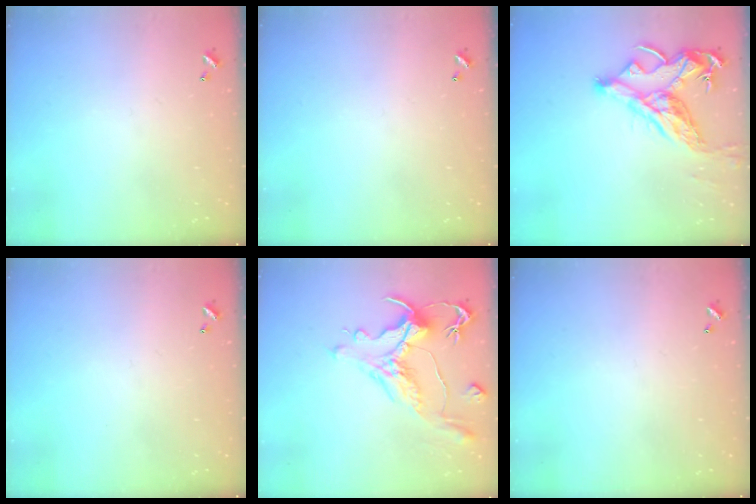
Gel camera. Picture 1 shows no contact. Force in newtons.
{"total": 0.0}
{"total": 11.4, "press": 11.2, "slide": 1.7}
{"total": 0.0}
{"total": 2.4, "press": 2.0, "slide": 1.4}
{"total": 0.0}